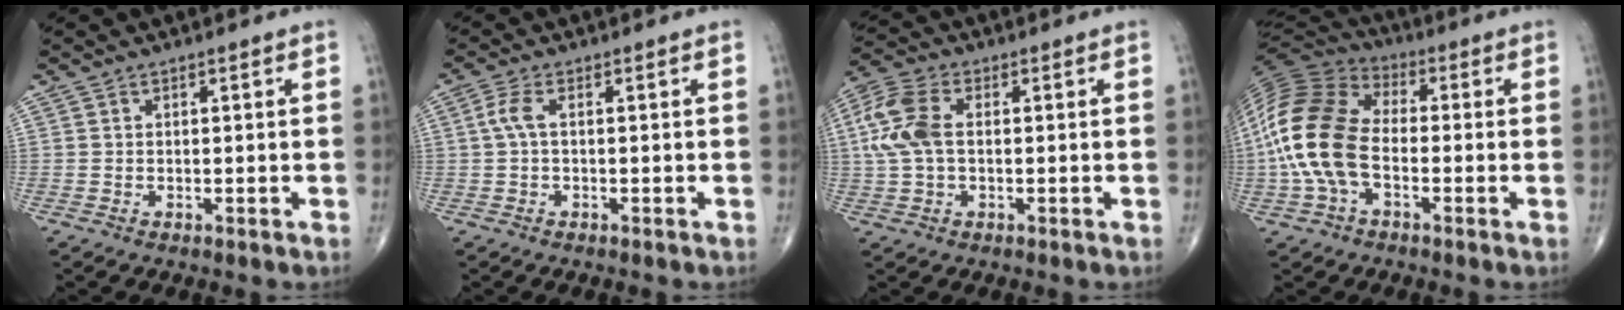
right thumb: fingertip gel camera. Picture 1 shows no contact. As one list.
[{"total": 2.9, "force": [0.2, 1.0, 2.7], "torque": [-0.072, 0.007, -0.001]}, {"total": 9.8, "force": [0.9, 5.8, 7.8], "torque": [-0.191, 0.019, 0.014]}, {"total": 17.5, "force": [-2.6, 10.5, 13.7], "torque": [-0.293, 0.030, -0.057]}]